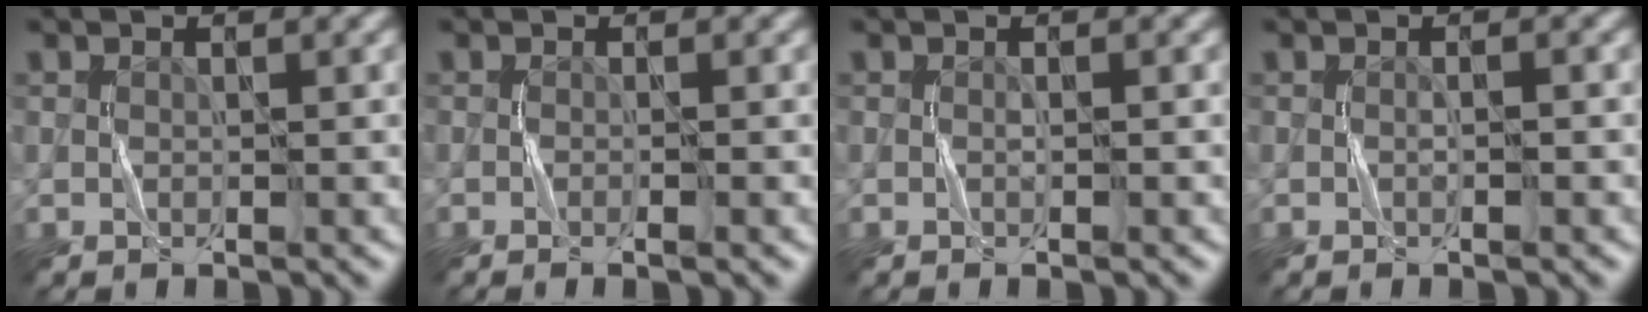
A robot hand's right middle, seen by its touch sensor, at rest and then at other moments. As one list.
[{"total": 1.5, "force": [-0.5, 0.4, 1.3], "torque": [-0.016, -0.003, -0.013]}, {"total": 0.6, "force": [-0.2, 0.0, 0.6], "torque": [-0.010, 0.000, -0.004]}, {"total": 0.9, "force": [-0.3, 0.0, 0.9], "torque": [-0.015, -0.001, -0.008]}]